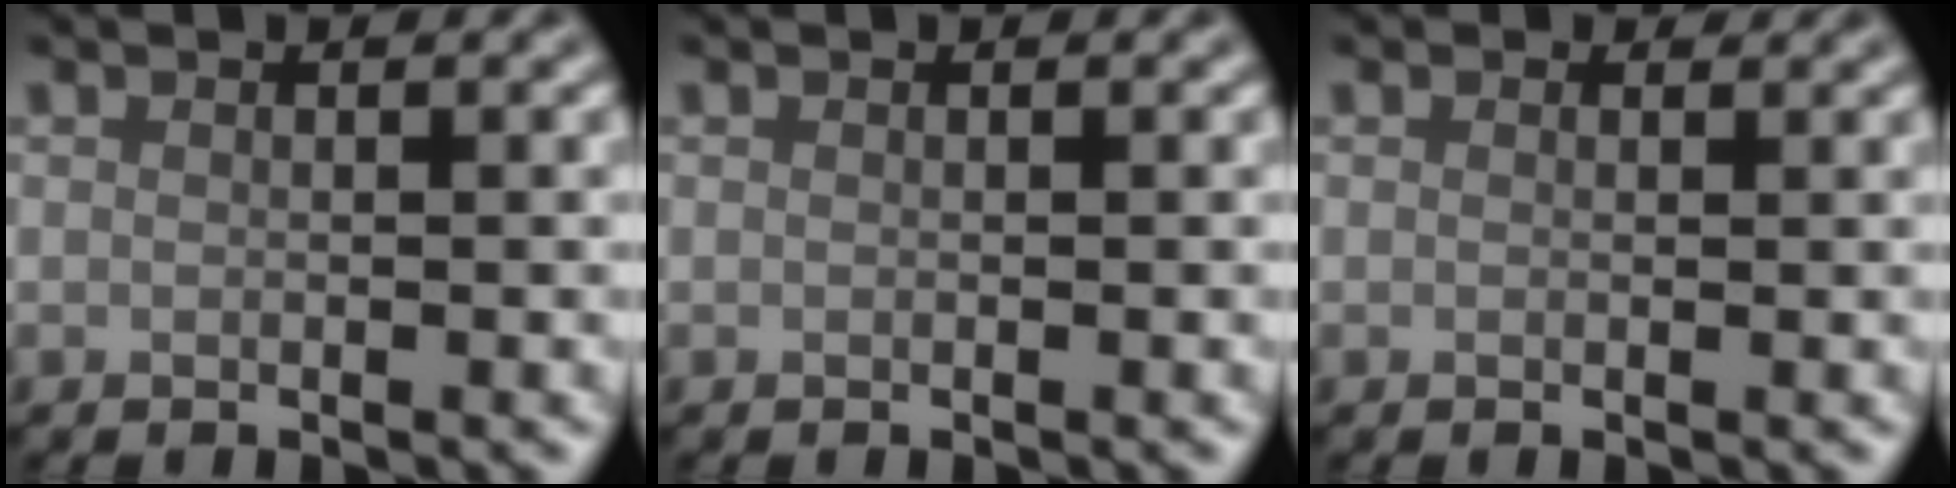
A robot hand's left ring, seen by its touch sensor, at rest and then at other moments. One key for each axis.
{"total": 0.0}
{"total": 0.6, "fx": 0.4, "fy": 0.3, "fz": 0.1, "tx": 0.001, "ty": -0.003, "tz": 0.003}